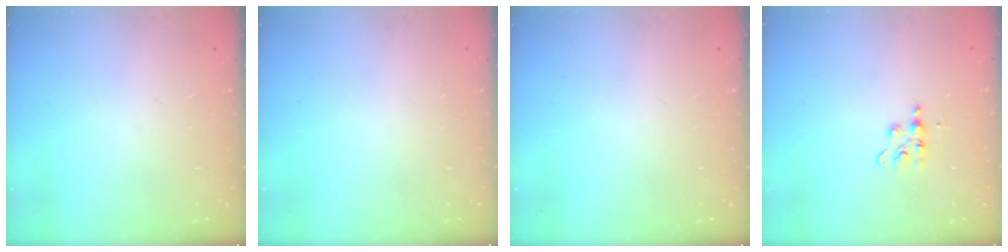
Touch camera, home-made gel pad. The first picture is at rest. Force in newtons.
{"total": 0.0}
{"total": 0.0}
{"total": 6.4, "press": 6.4, "slide": 0.7}